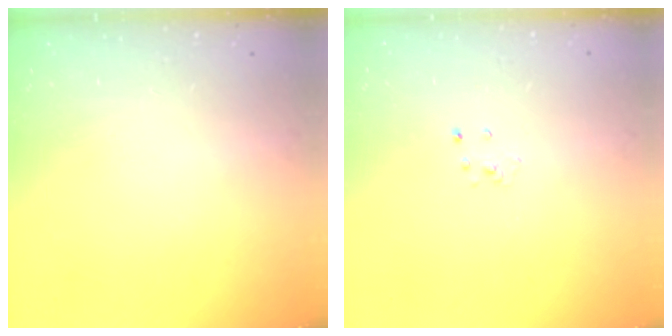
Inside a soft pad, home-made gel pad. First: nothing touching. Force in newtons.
{"total": 2.3, "press": 2.3, "slide": 0.2}